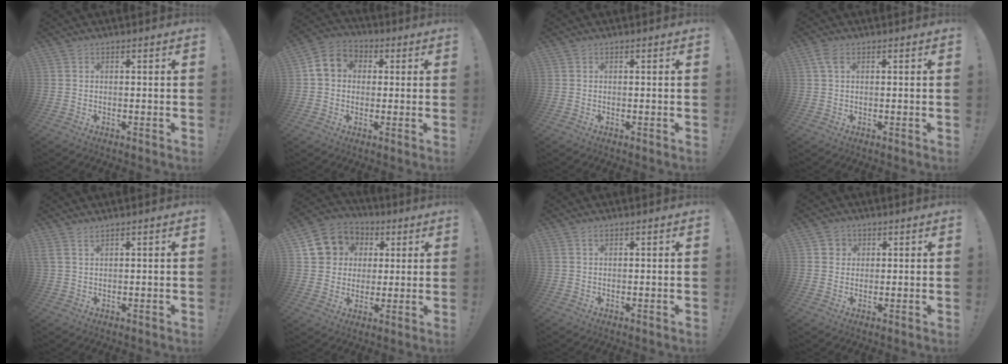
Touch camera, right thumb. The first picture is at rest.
{"total": 7.8, "force": [1.2, 6.7, 3.8], "torque": [-0.058, 0.012, 0.029]}
{"total": 0.0}
{"total": 3.1, "force": [1.0, 1.8, 2.3], "torque": [-0.045, 0.005, 0.019]}
{"total": 1.9, "force": [1.3, 0.1, 1.4], "torque": [-0.036, 0.000, 0.025]}
{"total": 11.9, "force": [3.6, 10.6, 3.9], "torque": [-0.050, -0.013, 0.080]}
{"total": 1.2, "force": [0.6, 0.5, 0.9], "torque": [-0.016, 0.002, 0.010]}
{"total": 2.9, "force": [1.0, 2.7, 0.5], "torque": [-0.008, -0.002, 0.017]}